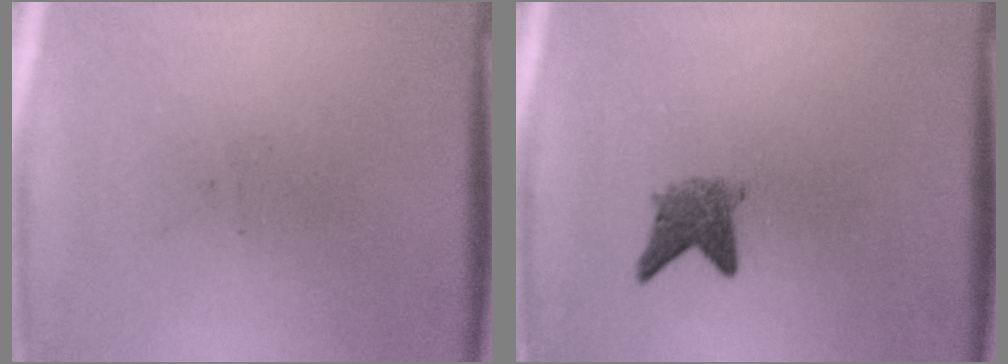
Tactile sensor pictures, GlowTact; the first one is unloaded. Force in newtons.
{"total": 3.0}